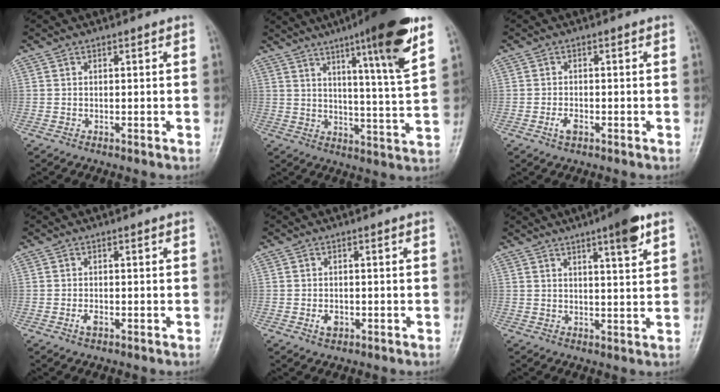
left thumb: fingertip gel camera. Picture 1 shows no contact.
{"total": 17.1, "force": [9.5, 1.2, 14.1], "torque": [-0.198, -0.046, 0.139]}
{"total": 2.0, "force": [-0.9, 1.0, 1.4], "torque": [-0.030, 0.002, -0.016]}
{"total": 1.4, "force": [-0.6, 0.8, 1.1], "torque": [-0.022, -0.001, -0.011]}
{"total": 2.0, "force": [-0.6, 1.4, 1.3], "torque": [-0.020, 0.000, -0.008]}
{"total": 6.8, "force": [4.0, 0.9, 5.4], "torque": [-0.072, -0.020, 0.057]}